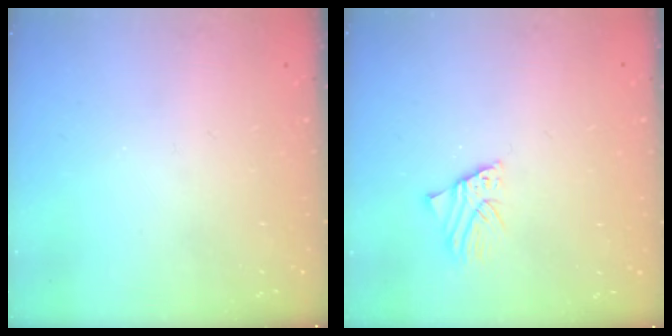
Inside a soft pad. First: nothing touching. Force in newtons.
{"total": 2.2, "press": 2.2, "slide": 0.3}